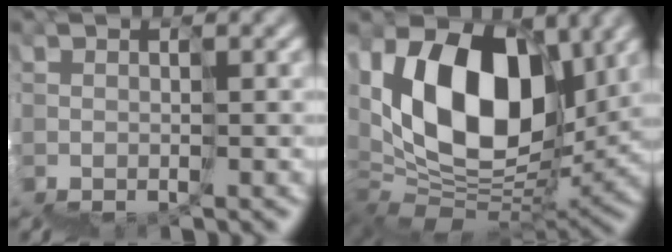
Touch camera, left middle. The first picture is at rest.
{"total": 9.6, "force": [5.6, 5.3, 5.7], "torque": [-0.076, 0.040, 0.075]}